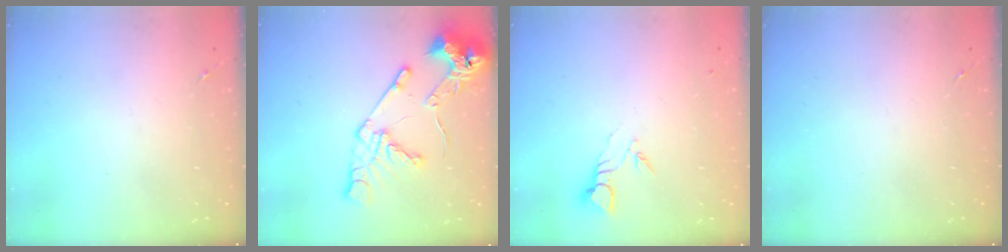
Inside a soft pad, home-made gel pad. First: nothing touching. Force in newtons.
{"total": 15.2, "press": 15.1, "slide": 1.8}
{"total": 3.8, "press": 3.8, "slide": 0.3}
{"total": 0.0}